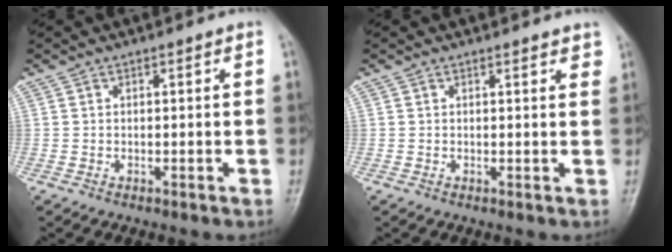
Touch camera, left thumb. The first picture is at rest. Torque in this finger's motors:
{"motor_torque": [0.14, 0.09, -0.05, -0.03, 0.00]}